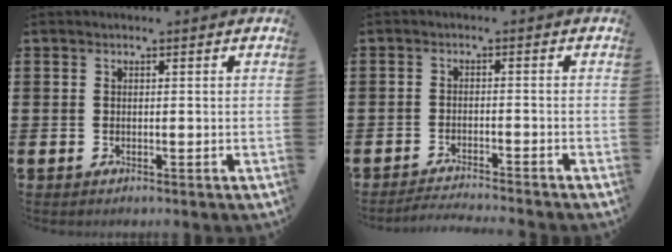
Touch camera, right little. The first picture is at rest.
{"total": 1.8, "force": [-1.8, -0.2, 0.4], "torque": [-0.005, 0.002, -0.035]}